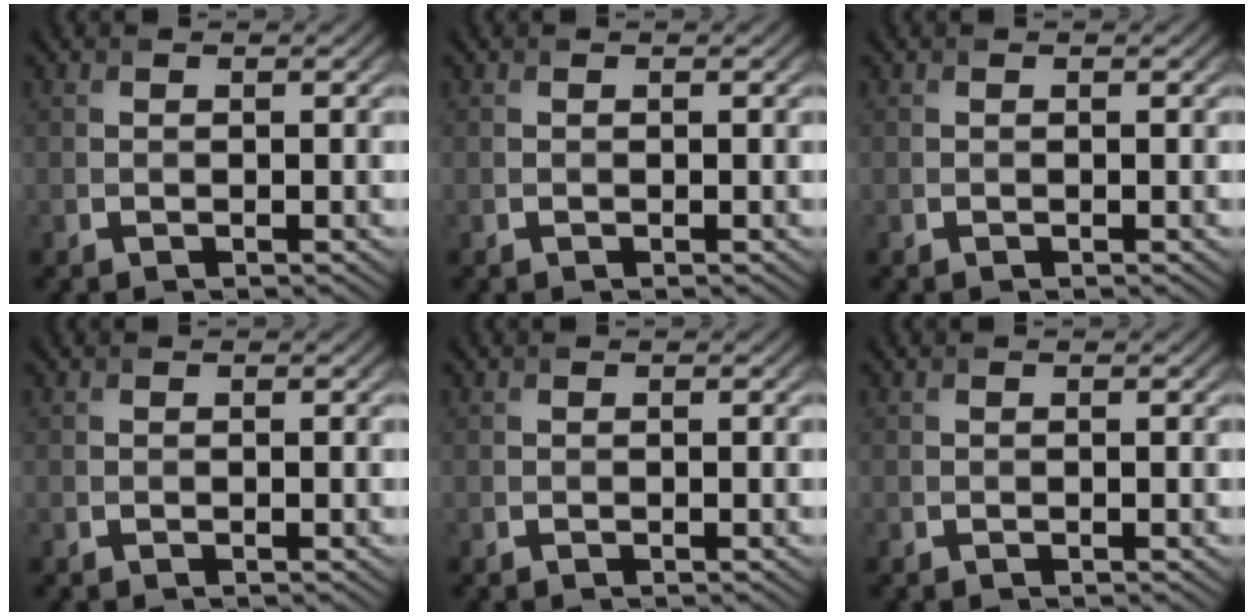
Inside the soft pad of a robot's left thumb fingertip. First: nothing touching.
{"total": 0.0}
{"total": 0.0}
{"total": 0.0}
{"total": 0.0}
{"total": 0.0}